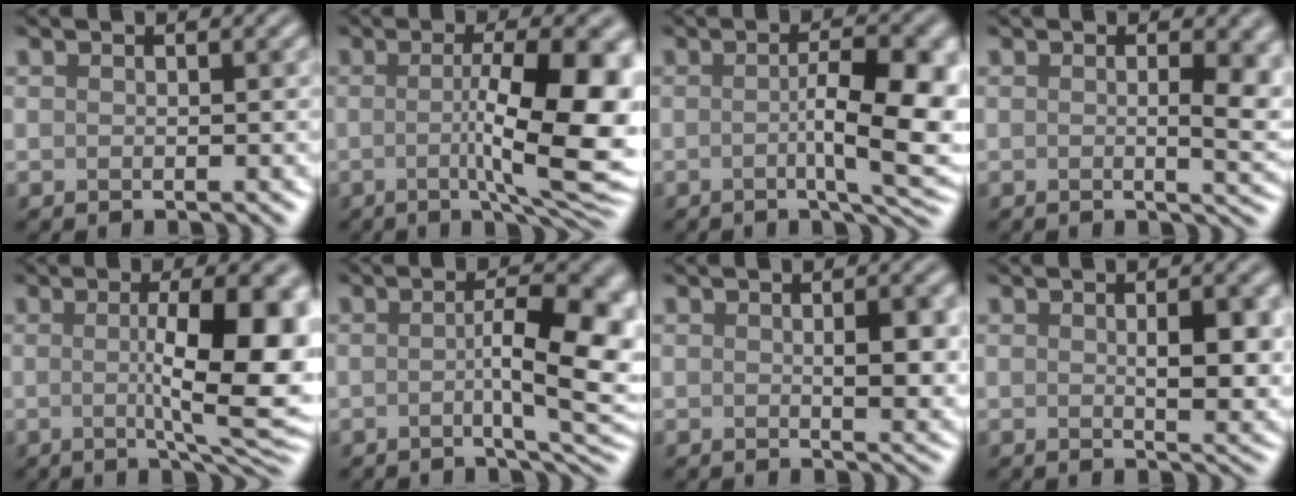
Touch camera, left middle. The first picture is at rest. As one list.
[{"total": 11.4, "force": [-0.3, 3.0, 11.0], "torque": [-0.138, -0.007, -0.004]}, {"total": 8.3, "force": [-0.6, 2.1, 7.9], "torque": [-0.107, -0.003, -0.004]}, {"total": 4.9, "force": [0.2, 1.5, 4.6], "torque": [-0.050, -0.006, 0.006]}, {"total": 10.7, "force": [0.3, 2.8, 10.3], "torque": [-0.133, -0.006, 0.006]}, {"total": 8.4, "force": [-0.4, 2.2, 8.1], "torque": [-0.103, -0.001, -0.004]}, {"total": 3.6, "force": [0.3, 1.0, 3.4], "torque": [-0.049, -0.003, 0.007]}, {"total": 4.3, "force": [0.4, 1.4, 4.1], "torque": [-0.058, -0.004, 0.011]}]